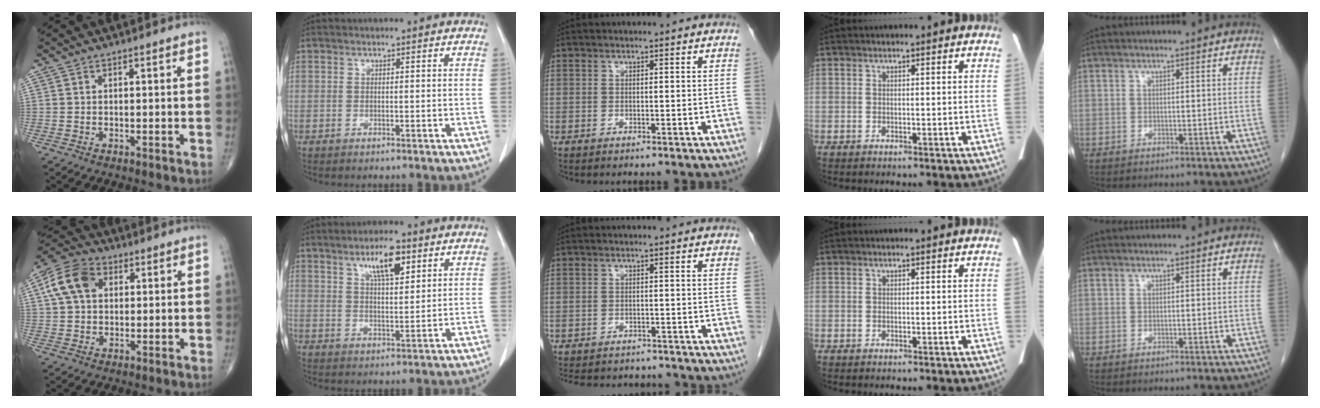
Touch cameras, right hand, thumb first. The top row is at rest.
{"thumb": {"total": 9.9, "force": [2.7, 7.0, 6.4], "torque": [-0.116, 0.016, 0.040]}, "index": {"total": 7.2, "force": [3.9, 1.8, 5.7], "torque": [-0.102, 0.003, 0.067]}, "middle": {"total": 11.0, "force": [-9.8, 4.1, 3.0], "torque": [-0.064, 0.006, -0.120]}}